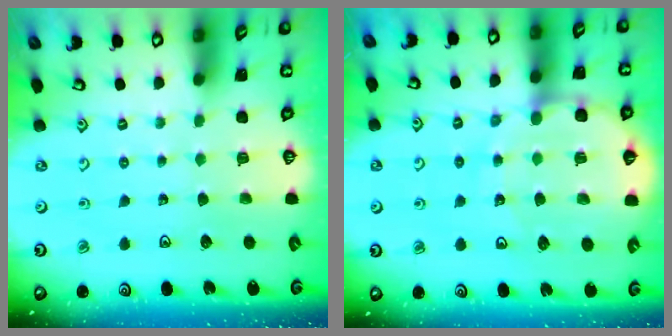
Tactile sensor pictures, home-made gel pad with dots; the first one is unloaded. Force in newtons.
{"total": 12.2, "press": 11.8, "slide": 2.9}